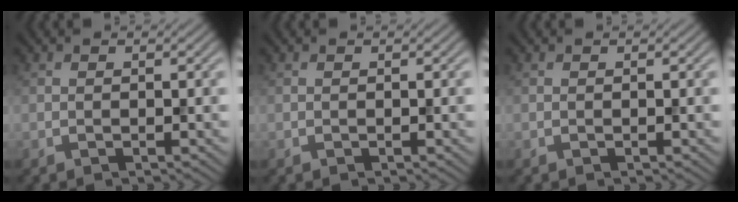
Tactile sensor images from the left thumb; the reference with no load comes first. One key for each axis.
{"total": 0.0}
{"total": 0.0}